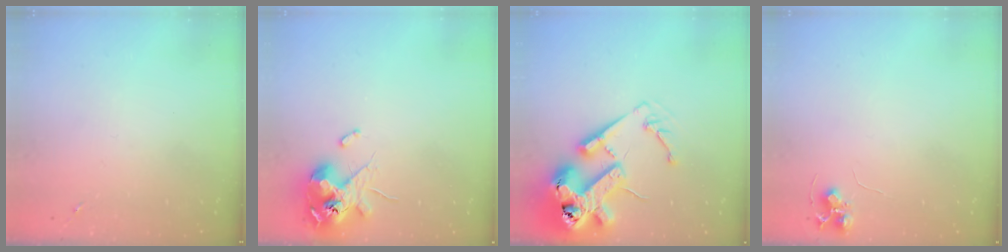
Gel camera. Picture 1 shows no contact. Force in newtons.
{"total": 12.1, "press": 11.9, "slide": 2.2}
{"total": 24.1, "press": 23.9, "slide": 3.2}
{"total": 6.9, "press": 6.9, "slide": 0.7}